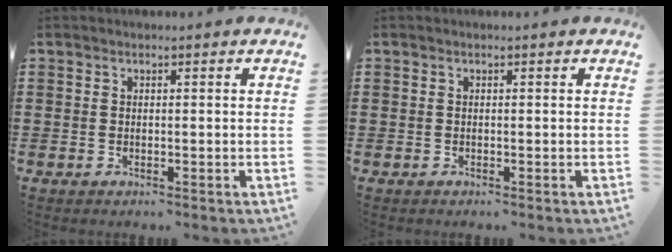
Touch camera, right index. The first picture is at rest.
{"total": 0.0}